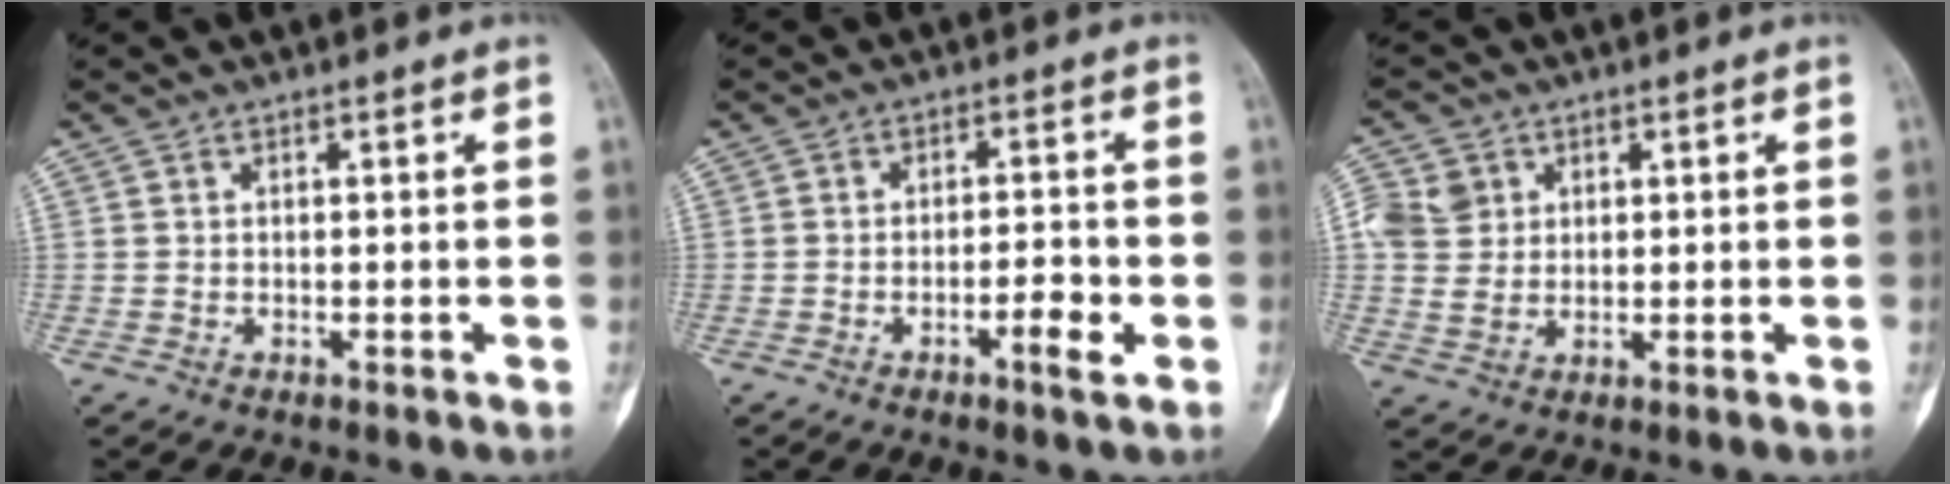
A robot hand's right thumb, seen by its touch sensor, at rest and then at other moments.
{"total": 4.7, "force": [-1.9, 1.1, 4.1], "torque": [-0.066, 0.011, -0.032]}
{"total": 6.5, "force": [2.1, 5.6, 2.6], "torque": [-0.034, -0.004, 0.044]}